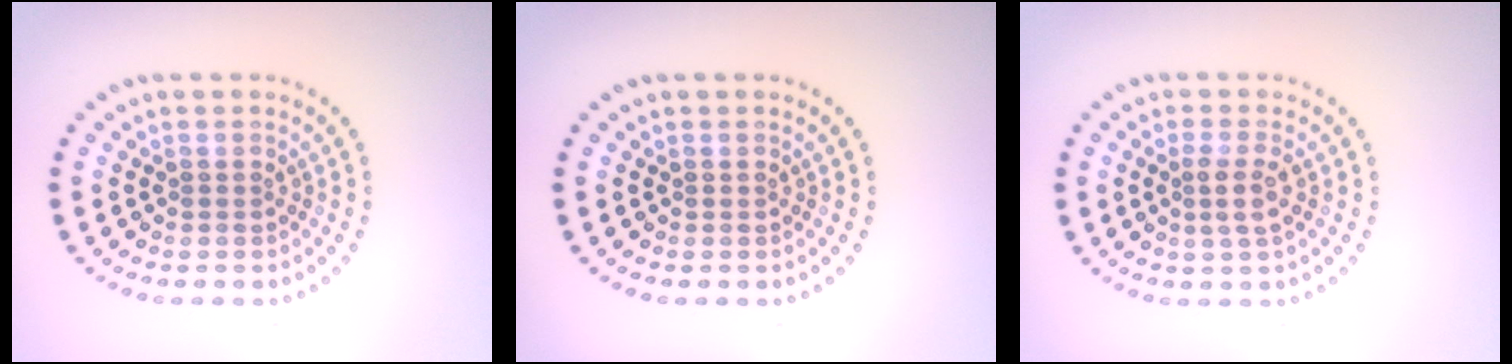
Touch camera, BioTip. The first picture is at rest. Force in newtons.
{"total": 0.0}
{"total": 2.0, "press": 1.6, "slide": 1.1}